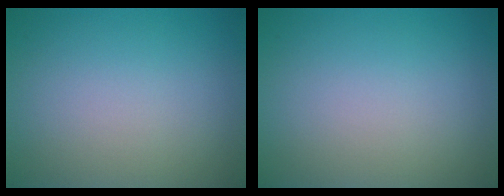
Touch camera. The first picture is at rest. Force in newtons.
{"total": 0.0}